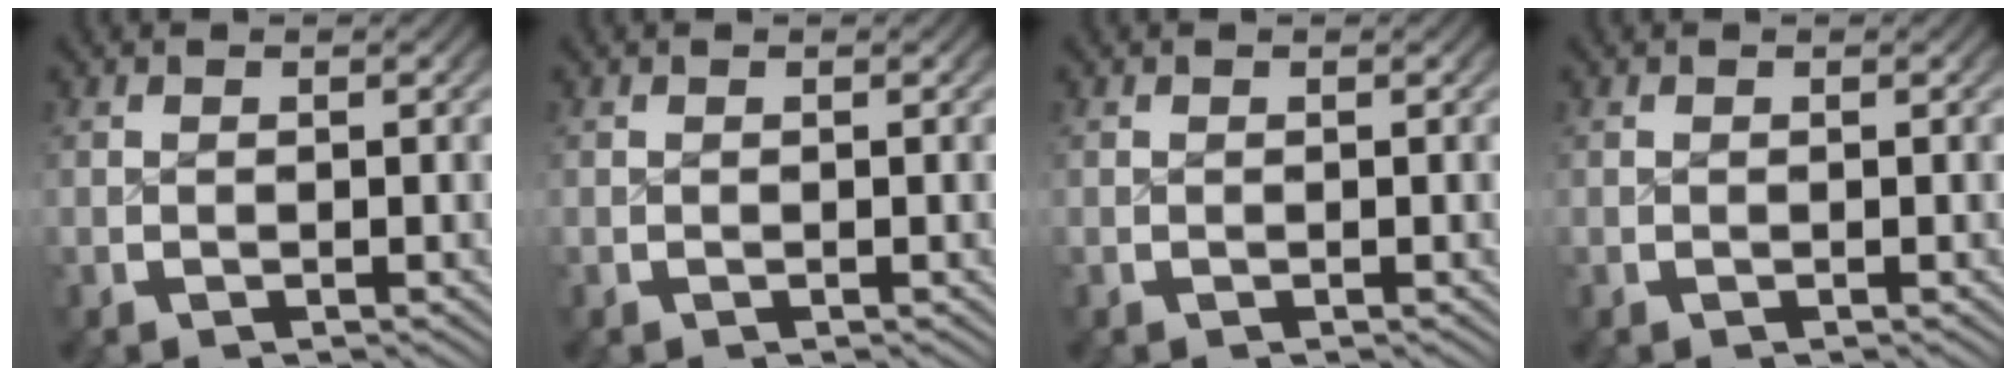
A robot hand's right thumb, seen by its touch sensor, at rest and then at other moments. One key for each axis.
{"total": 0.0}
{"total": 0.0}
{"total": 0.0}